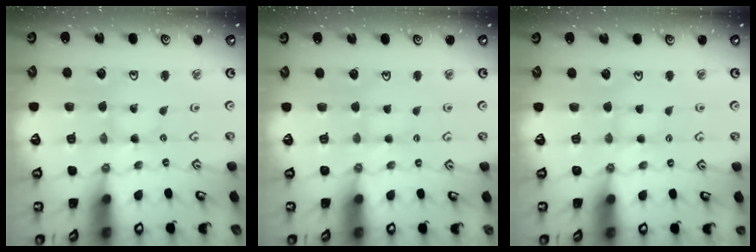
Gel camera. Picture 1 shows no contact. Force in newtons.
{"total": 0.6, "press": 0.6, "slide": 0.2}
{"total": 2.8, "press": 2.8, "slide": 0.3}